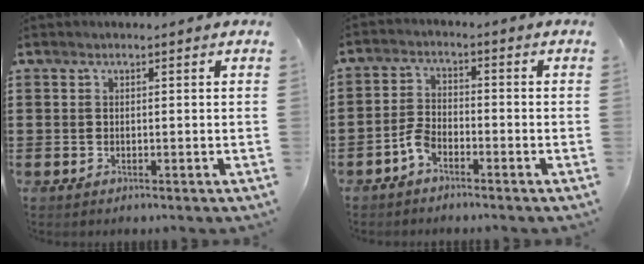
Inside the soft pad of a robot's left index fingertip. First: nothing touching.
{"total": 3.6, "force": [-2.6, 1.5, 1.9], "torque": [-0.050, 0.004, -0.055]}